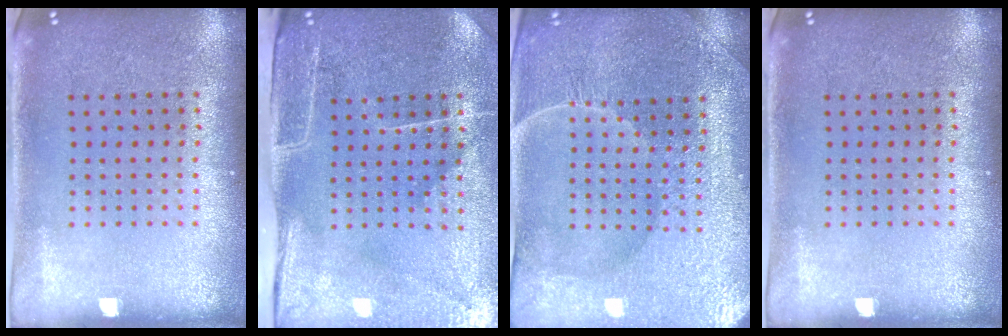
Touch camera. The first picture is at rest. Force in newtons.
{"total": 4.6, "press": 3.8, "slide": 2.5}
{"total": 4.3, "press": 4.2, "slide": 1.1}
{"total": 0.0}